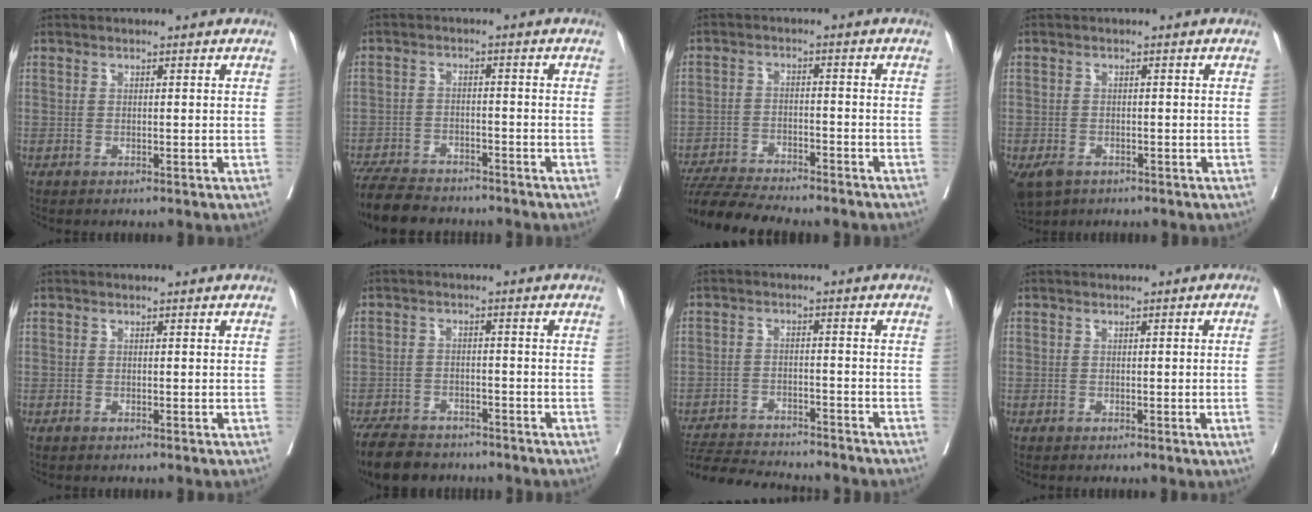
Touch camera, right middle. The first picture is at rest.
{"total": 10.5, "force": [-9.3, 2.9, 3.8], "torque": [-0.067, -0.013, -0.147]}
{"total": 12.0, "force": [-10.9, 1.2, 4.7], "torque": [-0.075, -0.008, -0.170]}
{"total": 5.0, "force": [-3.2, 3.0, 2.3], "torque": [-0.042, -0.007, -0.050]}
{"total": 0.0}
{"total": 9.7, "force": [-8.3, 3.7, 3.5], "torque": [-0.061, -0.013, -0.129]}
{"total": 14.5, "force": [-13.6, 2.0, 4.8], "torque": [-0.089, -0.007, -0.197]}
{"total": 2.0, "force": [-0.3, -0.7, 1.8], "torque": [-0.022, -0.002, -0.002]}